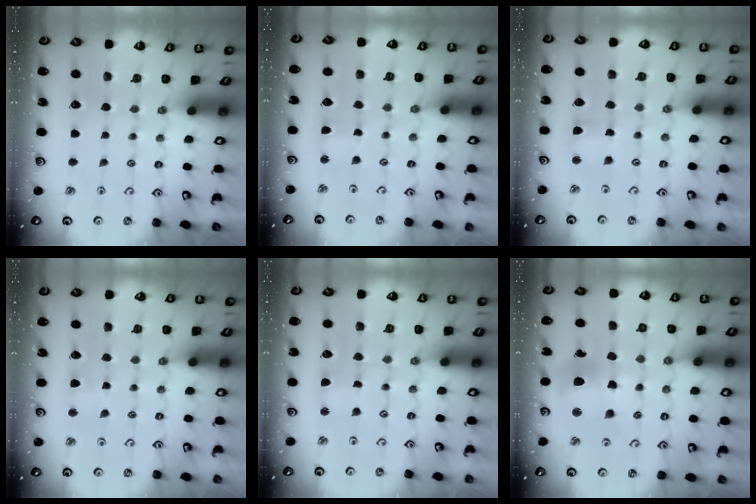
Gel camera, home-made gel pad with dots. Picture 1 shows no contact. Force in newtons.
{"total": 2.1, "press": 2.1, "slide": 0.2}
{"total": 3.9, "press": 3.9, "slide": 0.2}
{"total": 2.5, "press": 2.5, "slide": 0.5}
{"total": 2.1, "press": 2.1, "slide": 0.4}
{"total": 11.2, "press": 11.1, "slide": 1.5}